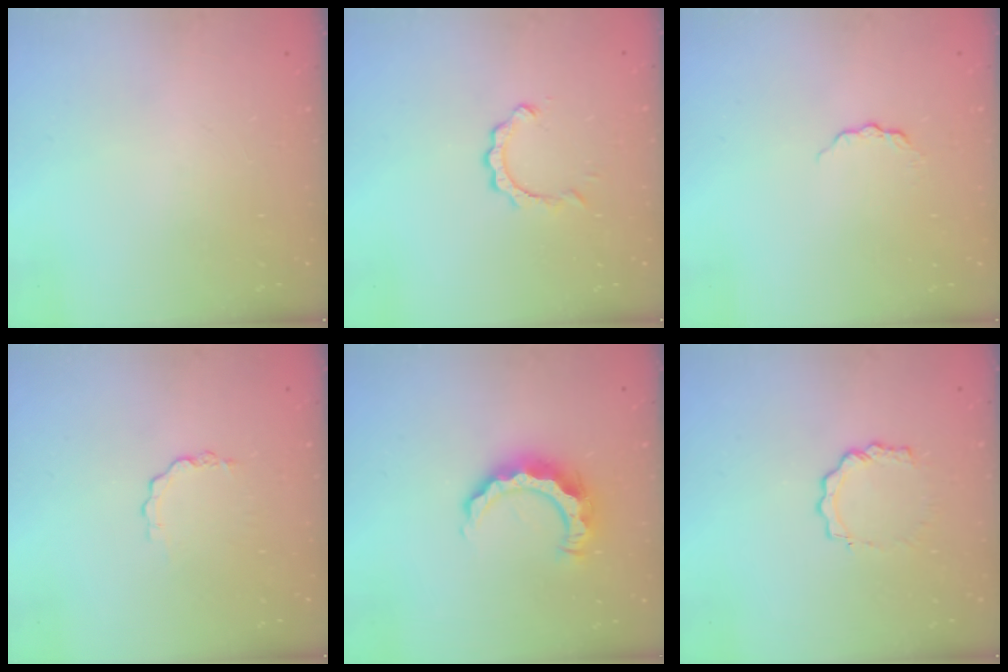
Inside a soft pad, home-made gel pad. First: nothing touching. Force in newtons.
{"total": 2.8, "press": 2.8, "slide": 0.4}
{"total": 3.5, "press": 3.5, "slide": 0.4}
{"total": 2.9, "press": 2.9, "slide": 0.2}
{"total": 9.6, "press": 9.5, "slide": 0.9}
{"total": 6.6, "press": 6.6, "slide": 0.5}